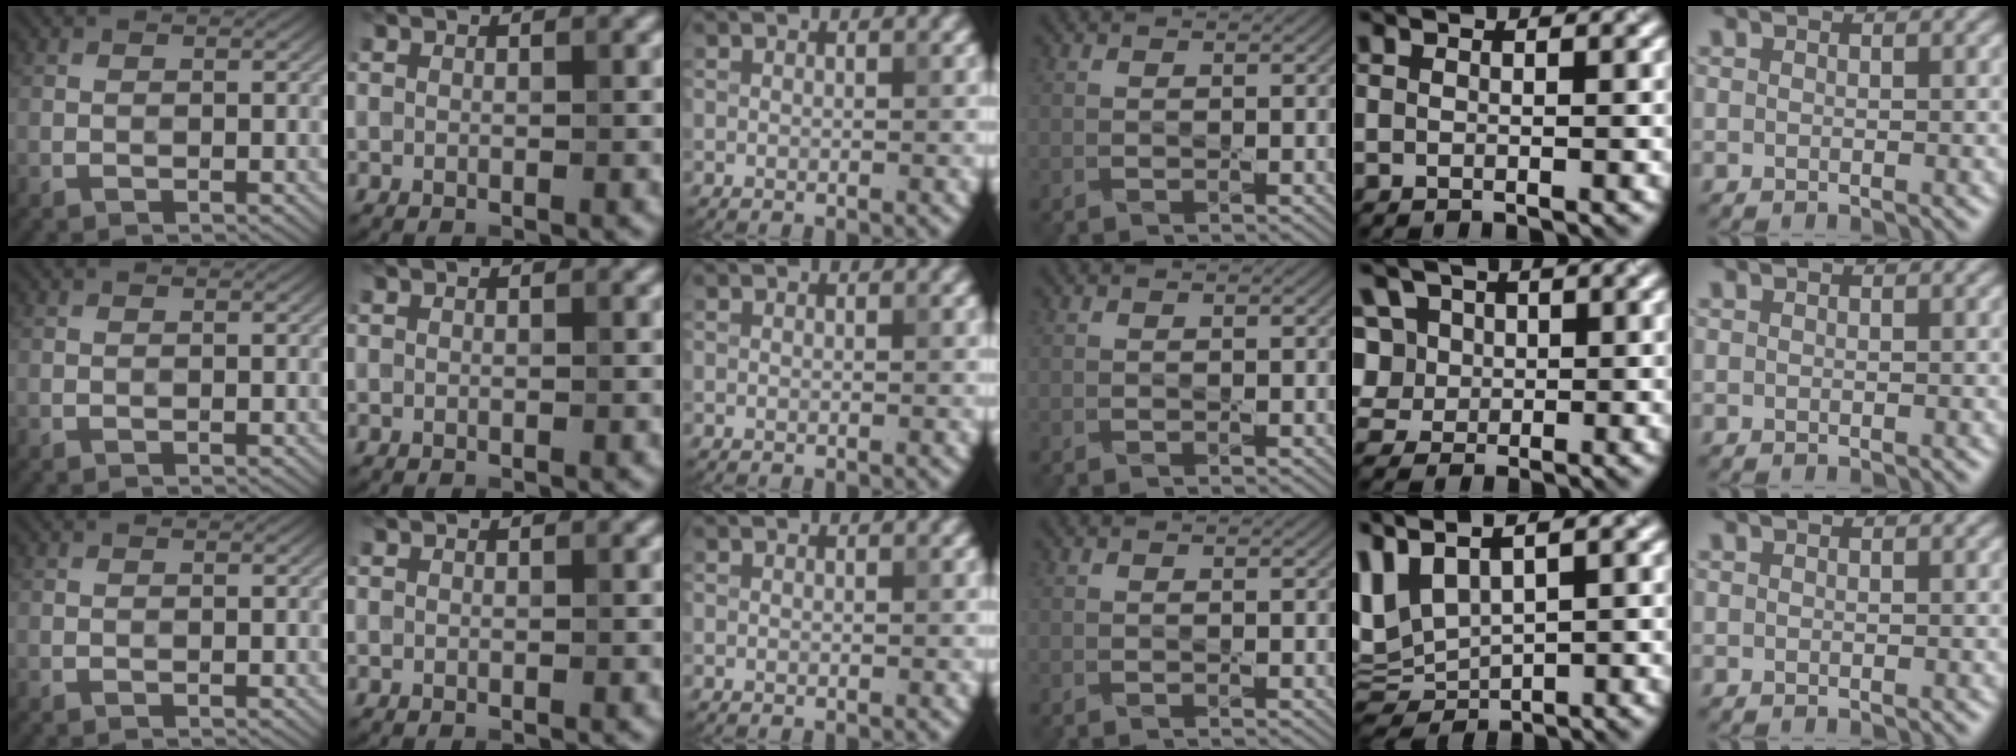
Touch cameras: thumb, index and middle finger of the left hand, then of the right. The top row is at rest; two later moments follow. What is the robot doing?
{"motion": "press", "object": "sticker"}